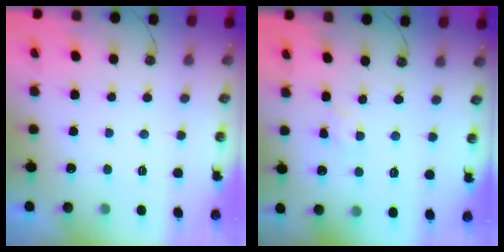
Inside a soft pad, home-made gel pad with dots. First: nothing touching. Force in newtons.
{"total": 1.4, "press": 1.4, "slide": 0.2}